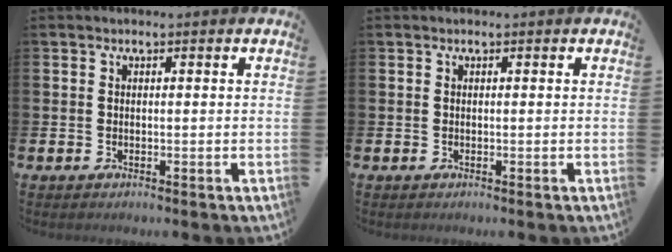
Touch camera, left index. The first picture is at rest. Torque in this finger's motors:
{"motor_torque": [0.01, 0.00, 0.00, 0.00]}